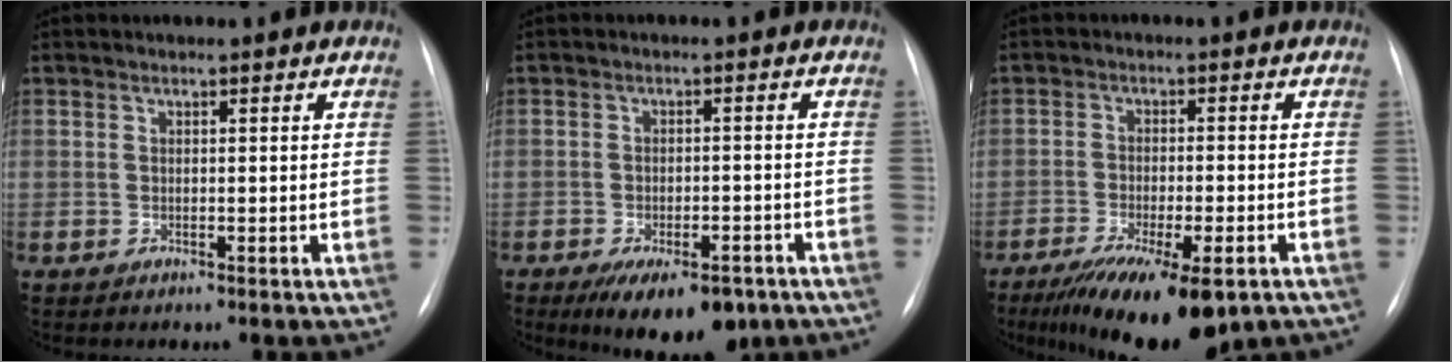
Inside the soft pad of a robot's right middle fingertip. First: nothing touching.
{"total": 10.4, "force": [-7.0, 4.4, 6.4], "torque": [-0.086, -0.004, -0.100]}
{"total": 14.9, "force": [-9.6, 4.0, 10.6], "torque": [-0.153, -0.026, -0.144]}